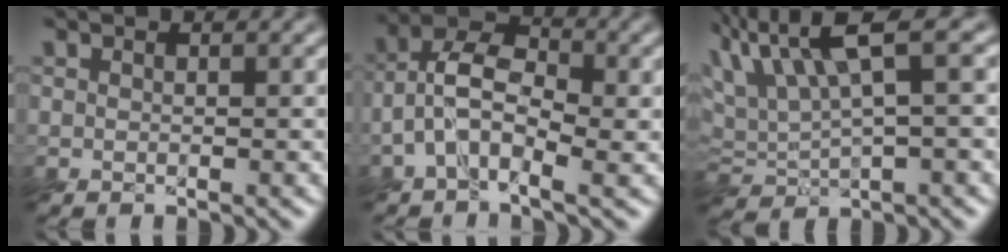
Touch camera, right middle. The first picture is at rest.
{"total": 5.8, "force": [-1.6, 3.1, 4.6], "torque": [-0.088, 0.014, -0.047]}
{"total": 7.4, "force": [3.0, 1.9, 6.4], "torque": [-0.126, 0.019, 0.050]}